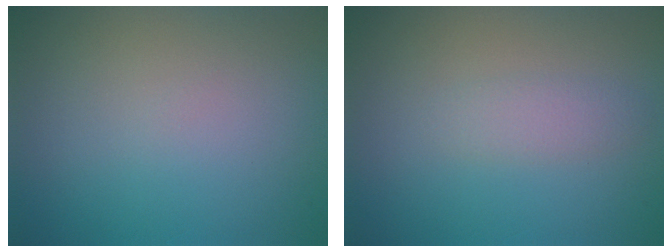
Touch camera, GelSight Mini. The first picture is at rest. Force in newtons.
{"total": 1.4, "press": 1.4, "slide": 0.0}